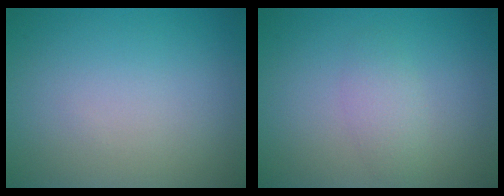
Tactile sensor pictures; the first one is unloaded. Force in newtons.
{"total": 1.8, "press": 1.8, "slide": 0.1}